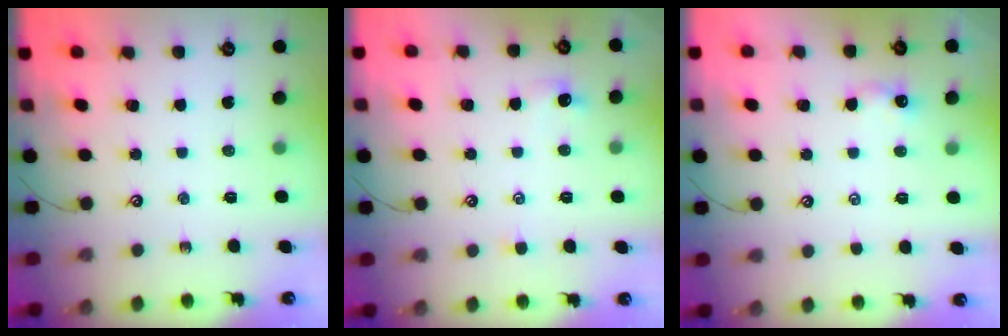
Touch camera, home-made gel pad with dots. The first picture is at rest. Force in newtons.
{"total": 0.6, "press": 0.1, "slide": 0.6}
{"total": 2.3, "press": 2.2, "slide": 0.3}